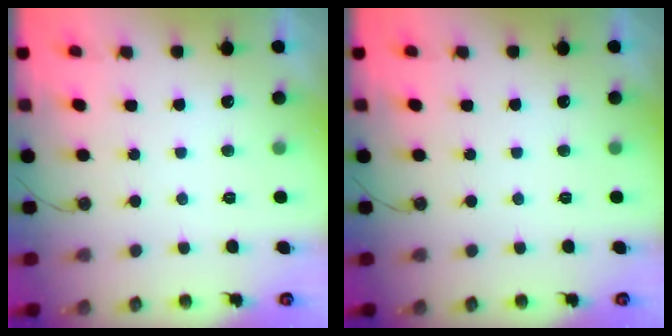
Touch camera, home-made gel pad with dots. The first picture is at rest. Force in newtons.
{"total": 0.0}